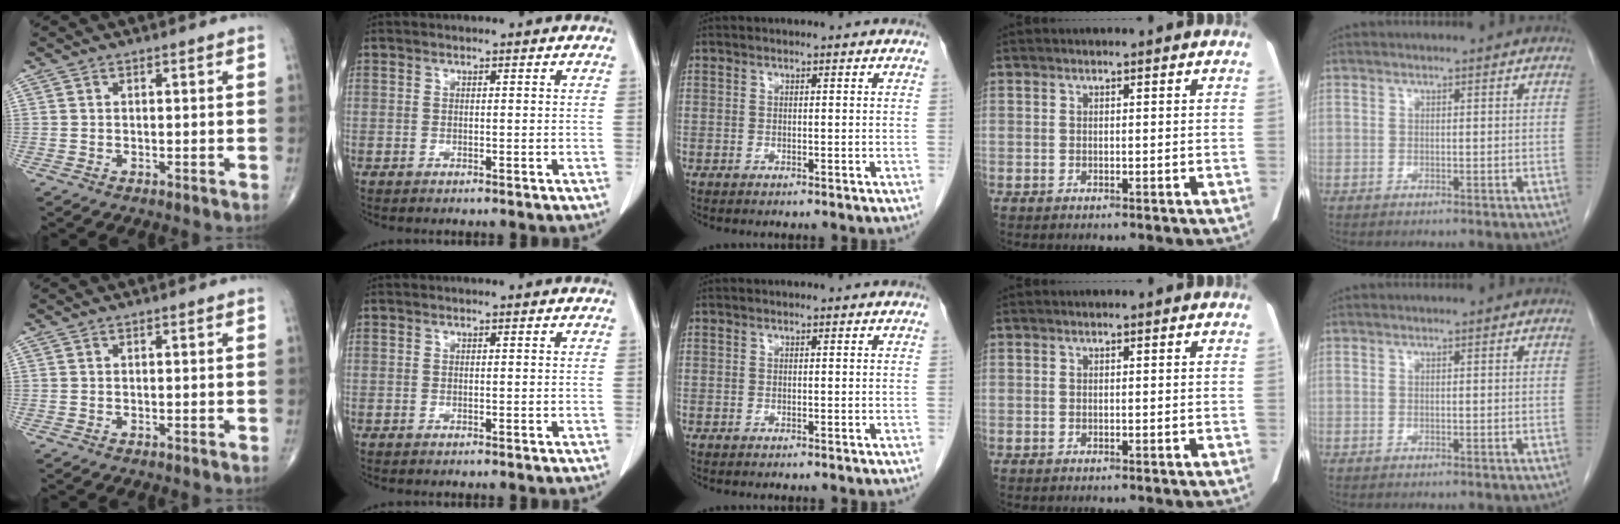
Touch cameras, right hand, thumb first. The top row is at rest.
{}